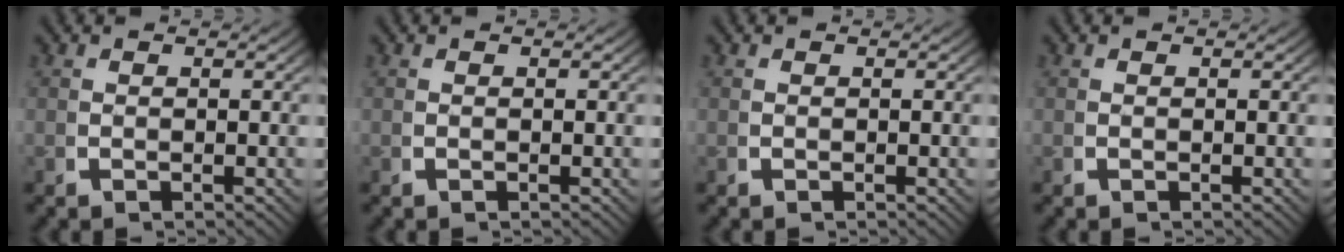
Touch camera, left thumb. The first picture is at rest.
{"total": 0.0}
{"total": 0.0}
{"total": 0.0}